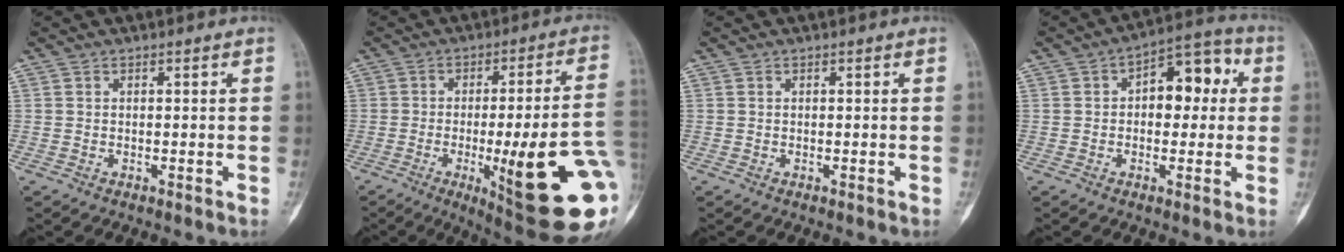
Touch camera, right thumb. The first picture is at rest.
{"total": 24.3, "force": [-5.1, 5.1, 23.2], "torque": [-0.271, 0.000, -0.054]}
{"total": 0.0}
{"total": 10.8, "force": [1.6, 6.4, 8.5], "torque": [-0.078, 0.031, 0.014]}